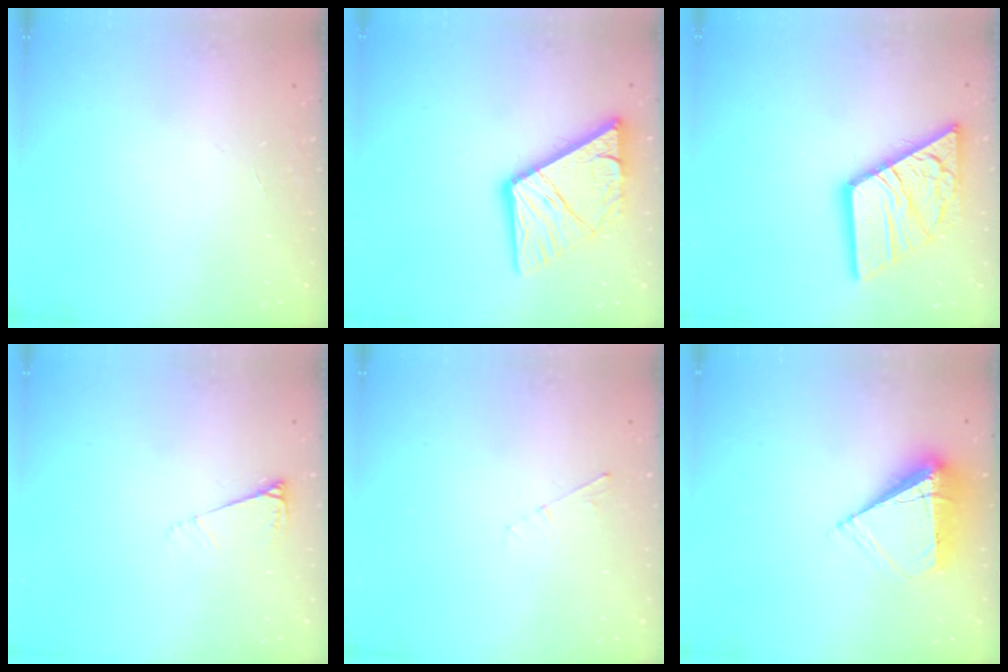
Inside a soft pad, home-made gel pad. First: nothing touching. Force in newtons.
{"total": 16.2, "press": 16.1, "slide": 1.8}
{"total": 20.0, "press": 19.9, "slide": 2.2}
{"total": 6.6, "press": 6.6, "slide": 0.4}
{"total": 2.8, "press": 2.8, "slide": 0.4}
{"total": 10.7, "press": 10.6, "slide": 1.5}